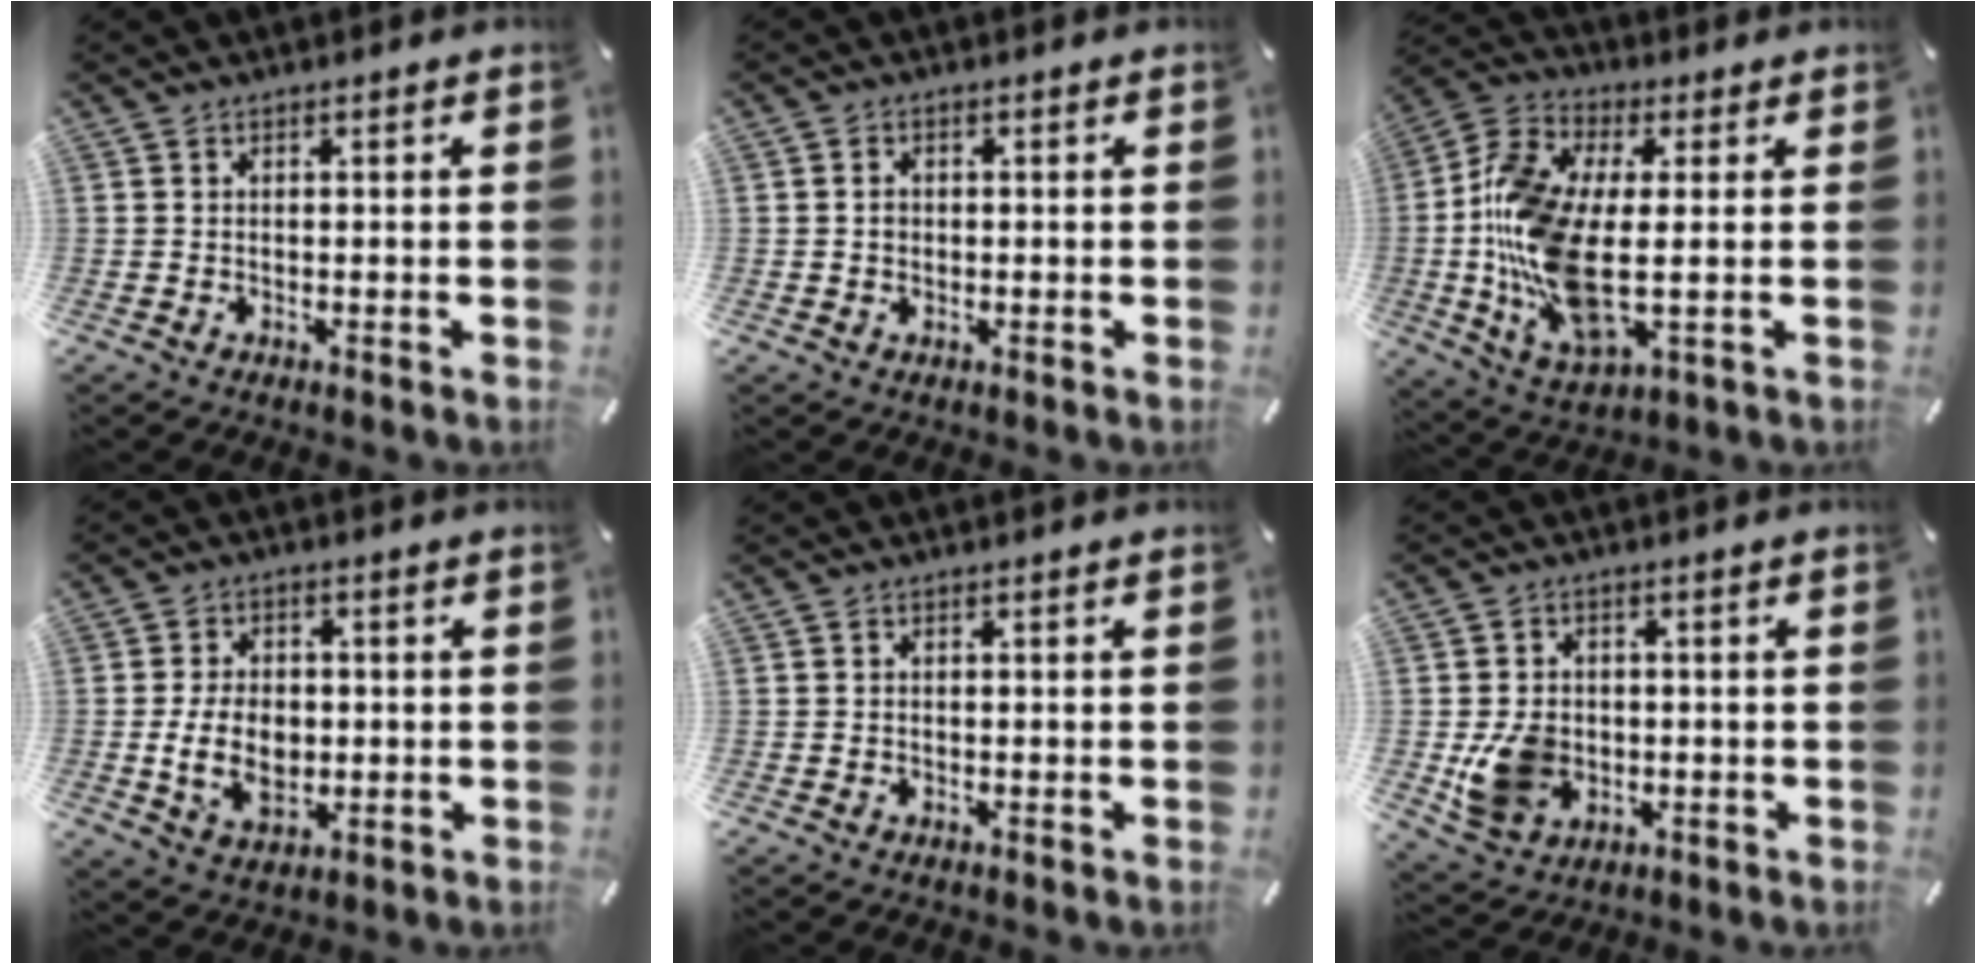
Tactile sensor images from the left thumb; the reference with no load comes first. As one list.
[{"total": 1.6, "force": [0.0, 1.4, 0.8], "torque": [-0.019, 0.006, -0.003]}, {"total": 17.1, "force": [-0.9, 8.3, 14.9], "torque": [-0.329, -0.018, -0.012]}, {"total": 9.4, "force": [-1.1, 6.8, 6.4], "torque": [-0.129, 0.001, -0.021]}, {"total": 0.0}, {"total": 8.4, "force": [-1.0, 7.3, 4.1], "torque": [-0.093, 0.005, -0.016]}]